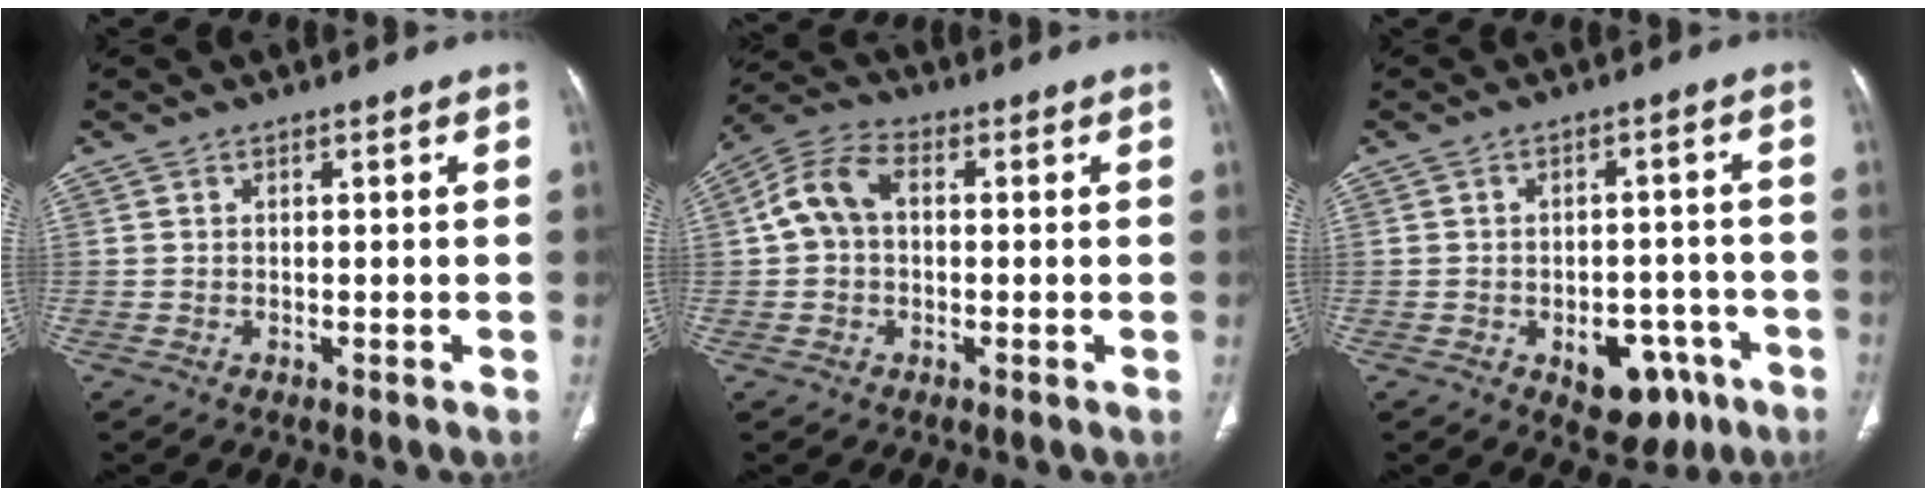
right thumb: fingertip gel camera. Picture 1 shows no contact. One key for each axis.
{"total": 7.9, "fx": 0.6, "fy": 5.5, "fz": 5.6, "tx": -0.109, "ty": 0.028, "tz": 0.004}
{"total": 9.6, "fx": -4.7, "fy": 5.9, "fz": 5.8, "tx": -0.045, "ty": 0.033, "tz": -0.050}